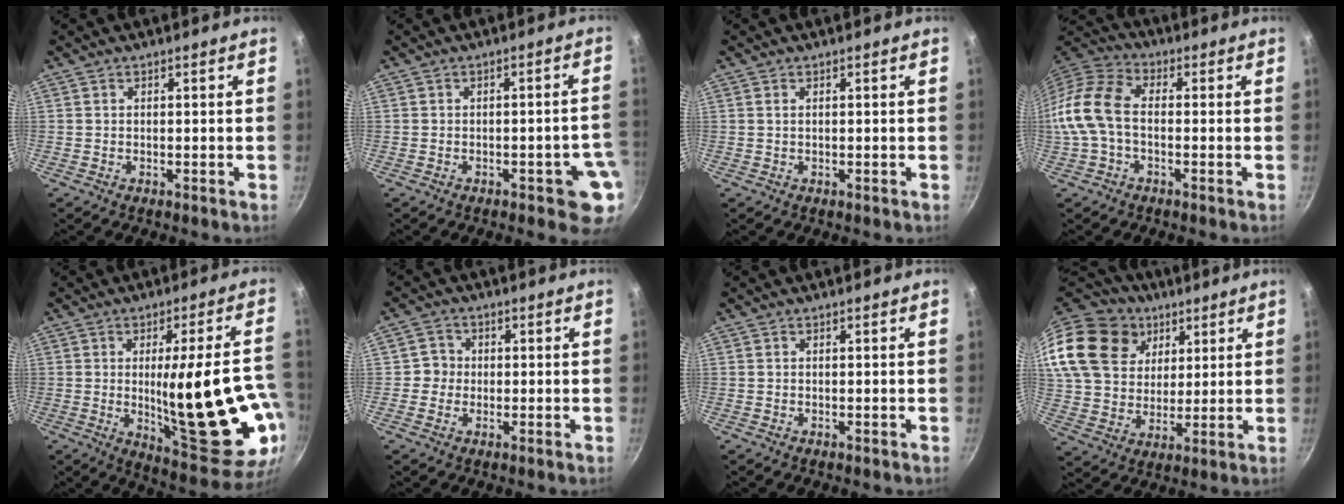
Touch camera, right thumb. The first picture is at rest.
{"total": 6.0, "force": [-2.0, 2.6, 5.0], "torque": [-0.029, 0.022, -0.020]}
{"total": 0.5, "force": [0.1, 0.3, 0.4], "torque": [-0.008, 0.001, 0.002]}
{"total": 12.7, "force": [-1.3, 7.9, 9.9], "torque": [-0.197, 0.037, -0.044]}
{"total": 24.7, "force": [-3.8, 6.7, 23.4], "torque": [-0.304, -0.012, -0.030]}
{"total": 3.3, "force": [-0.2, 3.2, 0.6], "torque": [0.016, 0.006, -0.012]}
{"total": 0.0}
{"total": 26.3, "force": [13.0, 19.2, 12.4], "torque": [-0.258, 0.006, 0.248]}